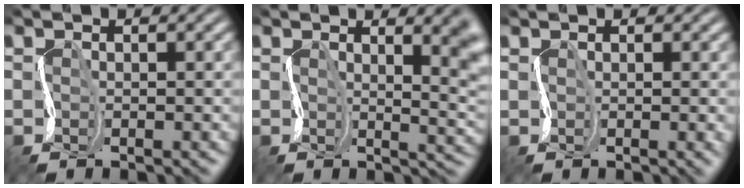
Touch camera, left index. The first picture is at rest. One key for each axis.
{"total": 6.1, "fx": 1.7, "fy": 2.7, "fz": 5.3, "tx": -0.037, "ty": 0.001, "tz": 0.024}
{"total": 0.7, "fx": 0.5, "fy": 0.3, "fz": 0.4, "tx": 0.005, "ty": 0.000, "tz": 0.010}